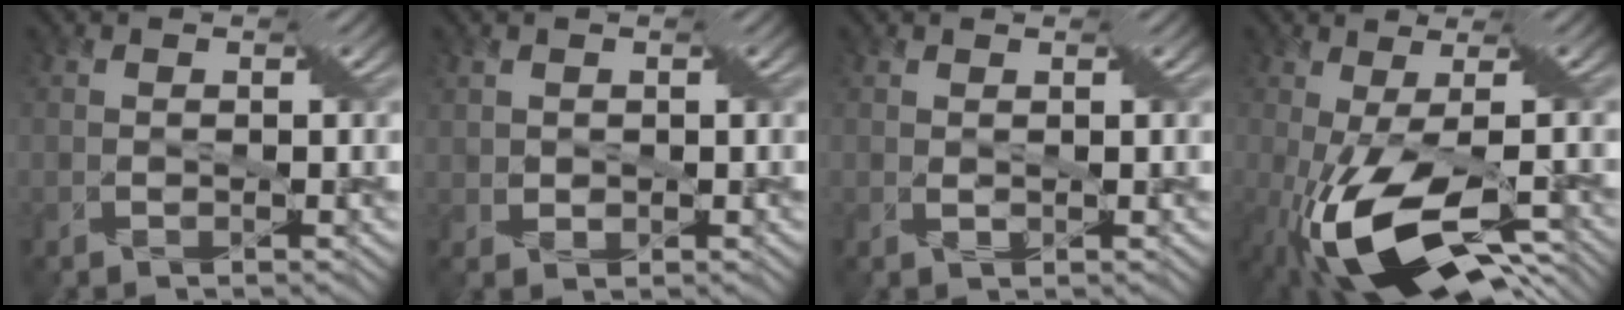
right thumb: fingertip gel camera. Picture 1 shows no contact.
{"total": 1.5, "force": [0.8, 1.3, 0.4], "torque": [-0.020, -0.002, 0.013]}
{"total": 0.8, "force": [0.4, 0.2, 0.7], "torque": [-0.018, -0.003, 0.007]}
{"total": 12.8, "force": [-5.0, 4.2, 11.0], "torque": [-0.212, -0.030, -0.078]}